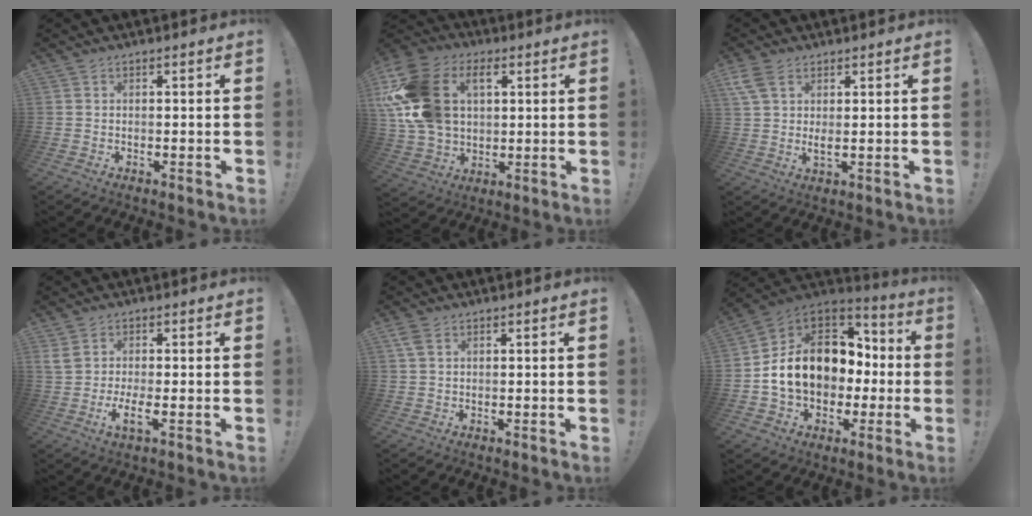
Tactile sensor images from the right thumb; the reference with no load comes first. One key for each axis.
{"total": 21.2, "fx": 5.9, "fy": 15.1, "fz": 13.6, "tx": -0.256, "ty": -0.013, "tz": 0.113}
{"total": 5.0, "fx": 2.4, "fy": 2.2, "fz": 3.8, "tx": -0.063, "ty": -0.011, "tz": 0.048}
{"total": 5.3, "fx": -0.7, "fy": 1.6, "fz": 5.1, "tx": -0.098, "ty": -0.015, "tz": -0.013}
{"total": 3.0, "fx": 1.3, "fy": 1.6, "fz": 2.1, "tx": -0.037, "ty": 0.001, "tz": 0.025}
{"total": 17.7, "fx": 1.1, "fy": 13.8, "fz": 11.1, "tx": -0.173, "ty": 0.009, "tz": 0.044}